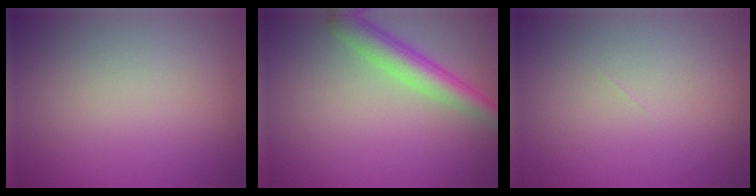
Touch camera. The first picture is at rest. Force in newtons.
{"total": 4.2, "press": 4.2, "slide": 0.2}
{"total": 0.0}